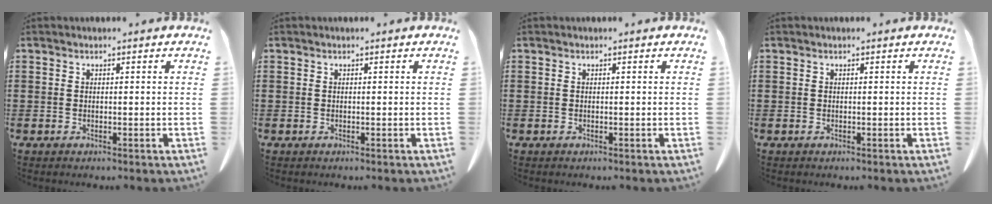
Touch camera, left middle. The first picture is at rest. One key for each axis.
{"total": 0.0}
{"total": 0.0}
{"total": 0.0}